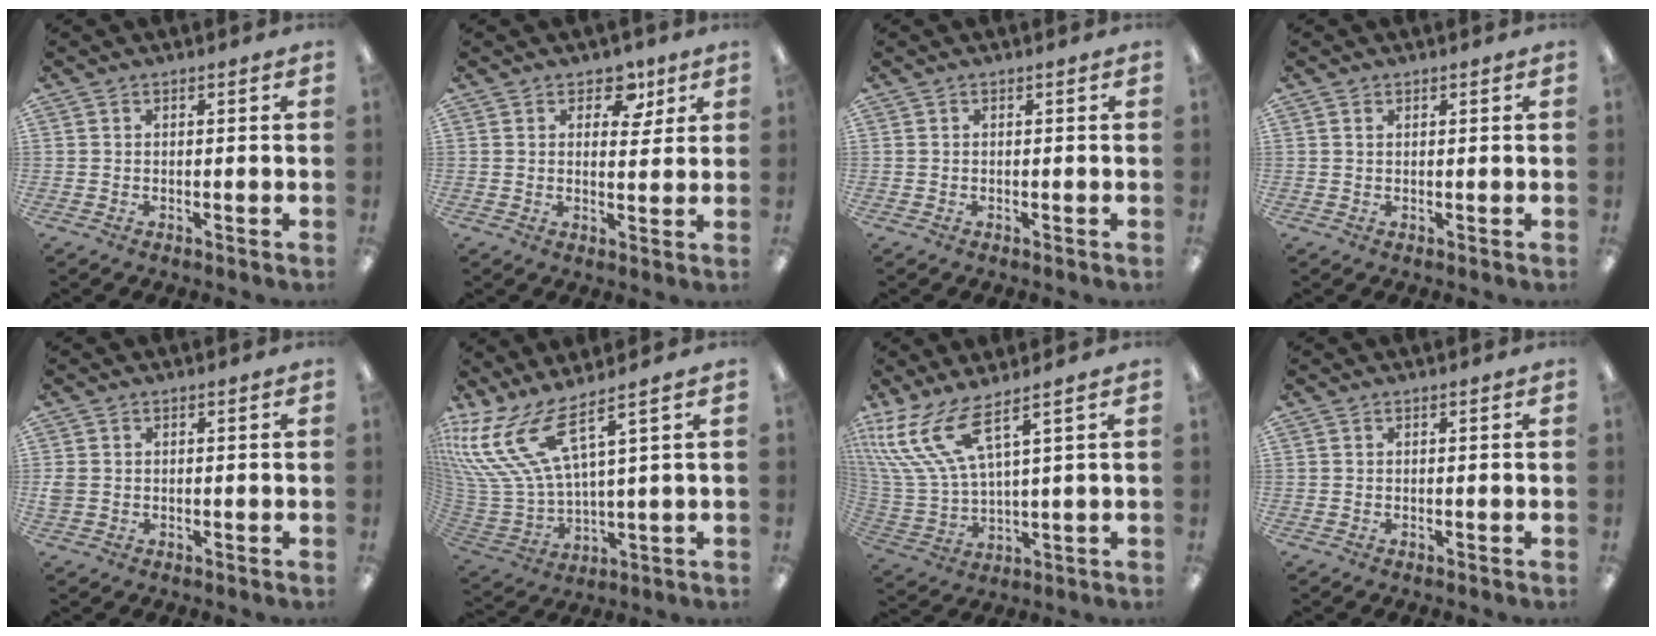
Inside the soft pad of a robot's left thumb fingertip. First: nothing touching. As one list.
[{"total": 6.7, "force": [3.8, 3.9, 3.9], "torque": [-0.024, -0.017, 0.058]}, {"total": 0.0}, {"total": 0.7, "force": [0.4, 0.4, 0.5], "torque": [-0.010, 0.002, 0.008]}, {"total": 1.9, "force": [0.0, 1.5, 1.0], "torque": [-0.019, 0.006, -0.001]}, {"total": 16.5, "force": [9.1, 6.8, 11.9], "torque": [-0.280, -0.056, 0.160]}, {"total": 14.2, "force": [8.3, 4.6, 10.6], "torque": [-0.246, -0.042, 0.146]}, {"total": 0.0}]